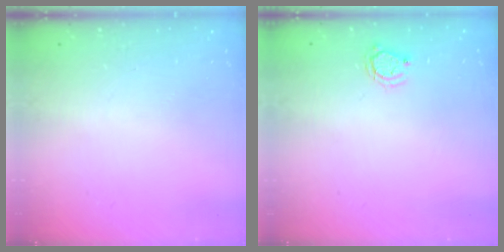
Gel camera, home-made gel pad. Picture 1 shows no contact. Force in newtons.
{"total": 4.0, "press": 4.0, "slide": 0.5}